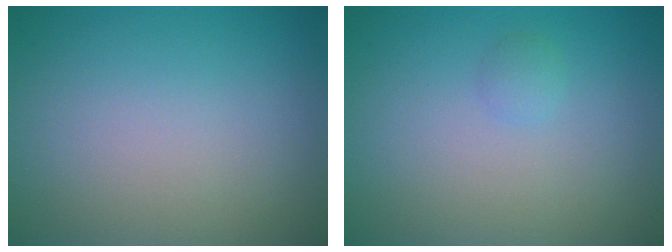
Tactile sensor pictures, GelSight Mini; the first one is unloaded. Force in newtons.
{"total": 0.8, "press": 0.8, "slide": 0.0}